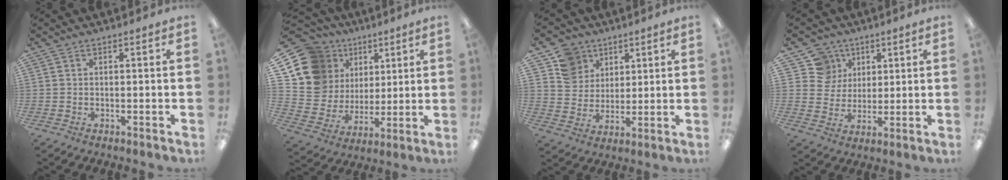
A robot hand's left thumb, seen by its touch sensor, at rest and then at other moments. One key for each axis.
{"total": 14.8, "fx": 7.2, "fy": 12.3, "fz": 4.2, "tx": -0.093, "ty": -0.035, "tz": 0.152}
{"total": 10.3, "fx": 6.1, "fy": 8.3, "fz": 1.2, "tx": -0.037, "ty": -0.032, "tz": 0.120}
{"total": 10.3, "fx": 5.4, "fy": 8.7, "fz": 1.1, "tx": -0.026, "ty": -0.031, "tz": 0.107}